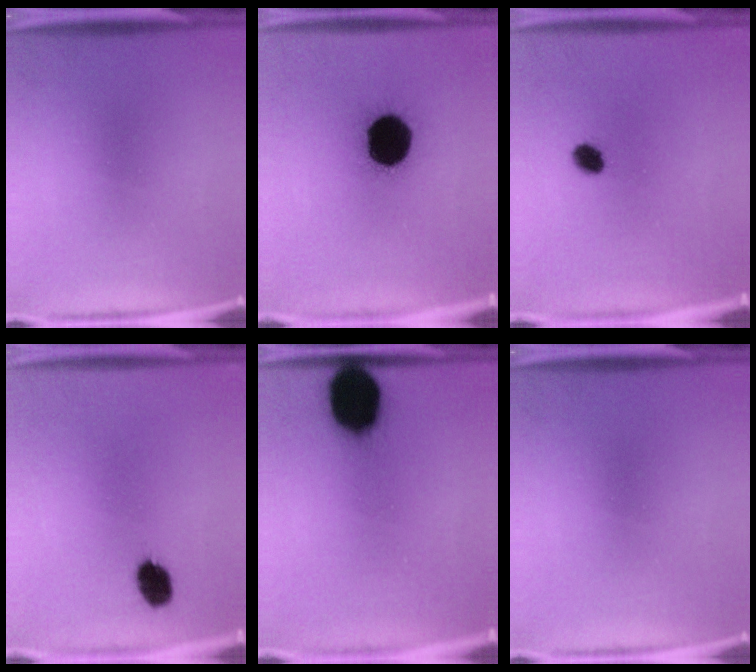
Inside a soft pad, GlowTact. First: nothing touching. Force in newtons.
{"total": 19.3}
{"total": 3.5}
{"total": 5.5}
{"total": 17.2}
{"total": 0.0}